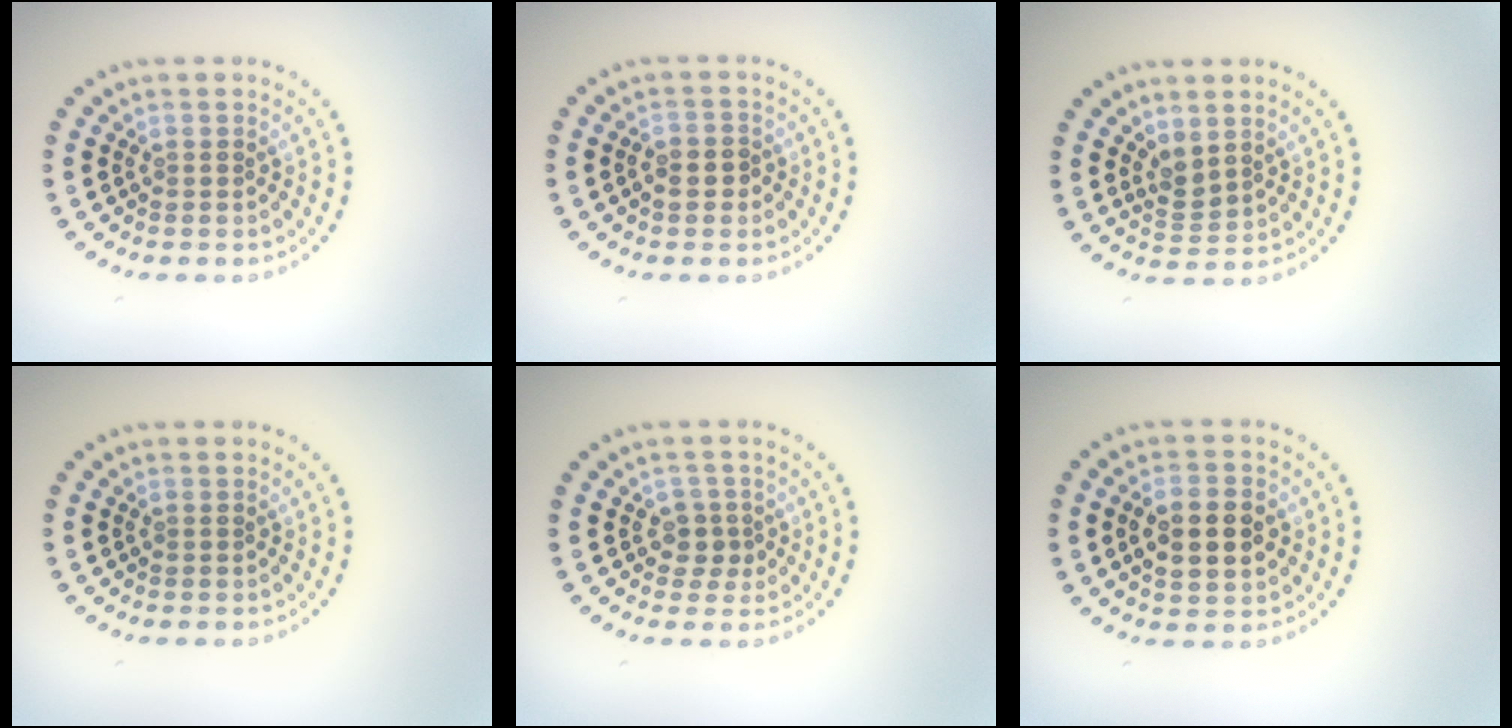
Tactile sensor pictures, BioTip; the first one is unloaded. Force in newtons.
{"total": 1.5, "press": 1.5, "slide": 0.4}
{"total": 1.9, "press": 1.6, "slide": 0.9}
{"total": 0.0}
{"total": 1.8, "press": 1.5, "slide": 1.0}
{"total": 4.9, "press": 4.9, "slide": 0.3}